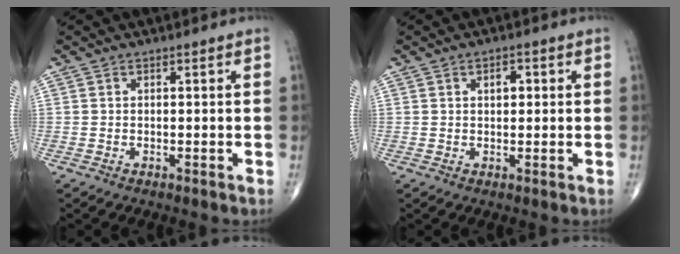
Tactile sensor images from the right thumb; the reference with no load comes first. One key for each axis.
{"total": 2.8, "fx": 0.9, "fy": 1.6, "fz": 2.1, "tx": -0.024, "ty": -0.001, "tz": 0.011}